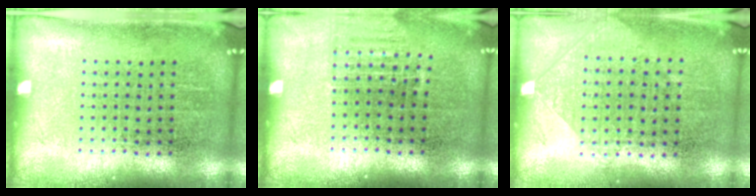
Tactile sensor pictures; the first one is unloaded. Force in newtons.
{"total": 0.9, "press": 0.9, "slide": 0.1}
{"total": 0.9, "press": 0.9, "slide": 0.3}